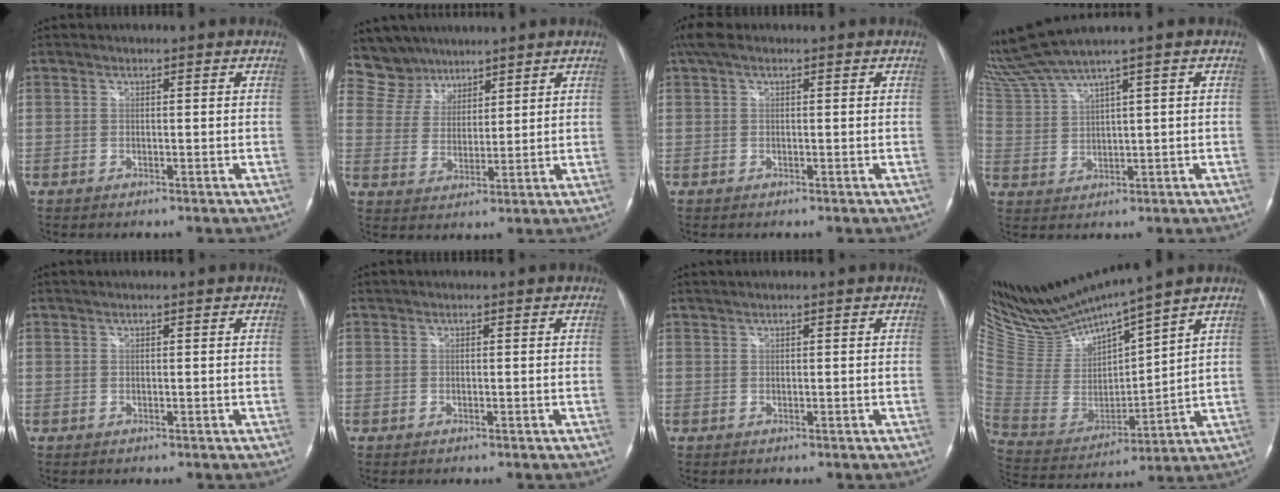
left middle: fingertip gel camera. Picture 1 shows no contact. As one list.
[{"total": 6.7, "force": [5.8, 3.2, -0.6], "torque": [0.006, 0.012, 0.121]}, {"total": 3.1, "force": [1.9, 1.1, 2.2], "torque": [-0.056, 0.034, 0.037]}, {"total": 6.4, "force": [5.5, -1.9, 2.7], "torque": [-0.074, 0.008, 0.124]}, {"total": 0.8, "force": [0.8, -0.1, 0.4], "torque": [-0.010, 0.012, 0.020]}, {"total": 0.0}, {"total": 1.5, "force": [1.3, -0.1, 0.7], "torque": [-0.016, 0.015, 0.028]}, {"total": 14.5, "force": [13.6, -0.7, 4.9], "torque": [-0.113, -0.019, 0.281]}]